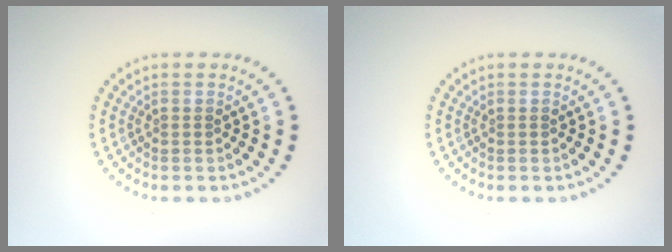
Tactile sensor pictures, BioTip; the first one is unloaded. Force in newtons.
{"total": 0.0}